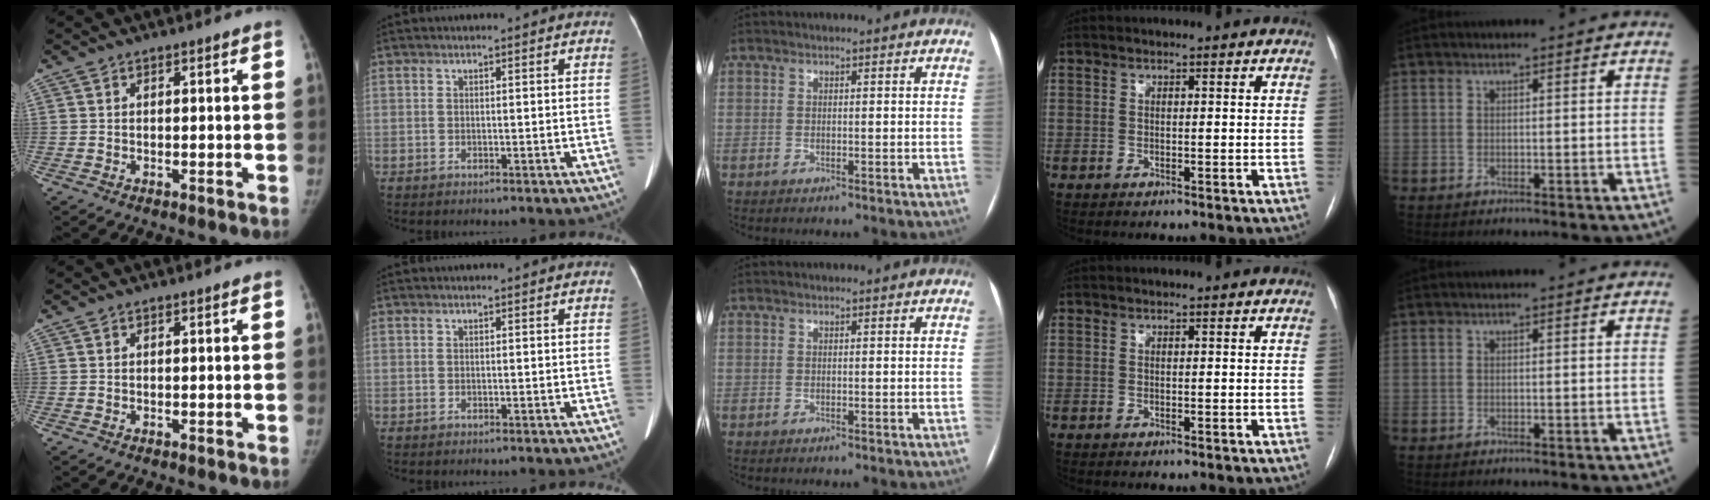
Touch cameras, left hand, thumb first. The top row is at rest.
{}